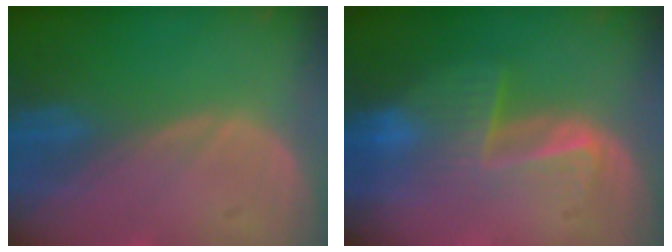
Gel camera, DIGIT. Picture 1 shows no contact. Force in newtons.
{"total": 6.9, "press": 6.0, "slide": 3.5}